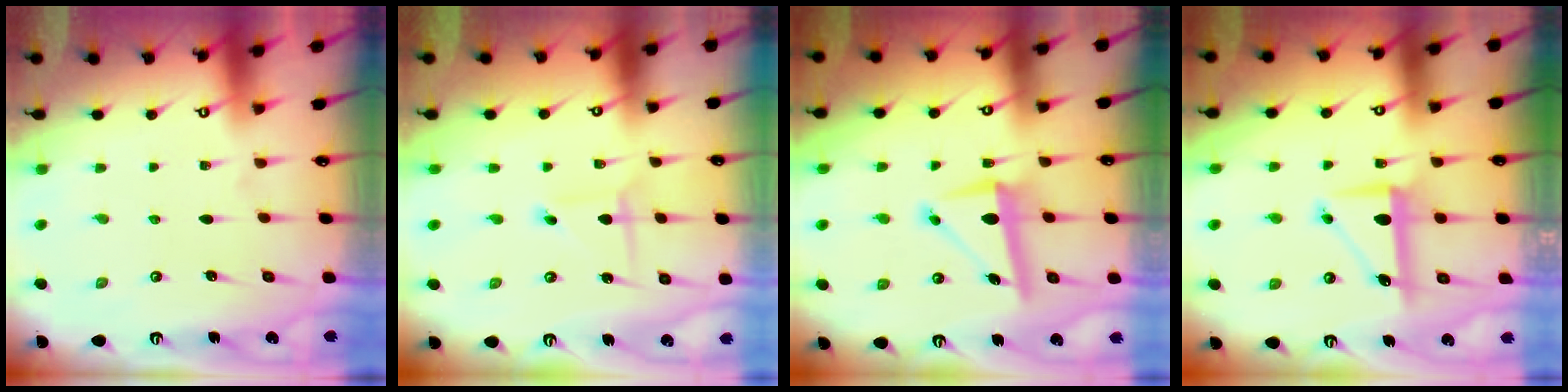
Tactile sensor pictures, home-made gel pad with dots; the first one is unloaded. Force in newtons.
{"total": 1.5, "press": 1.5, "slide": 0.1}
{"total": 8.2, "press": 8.1, "slide": 1.4}
{"total": 8.6, "press": 8.5, "slide": 0.1}